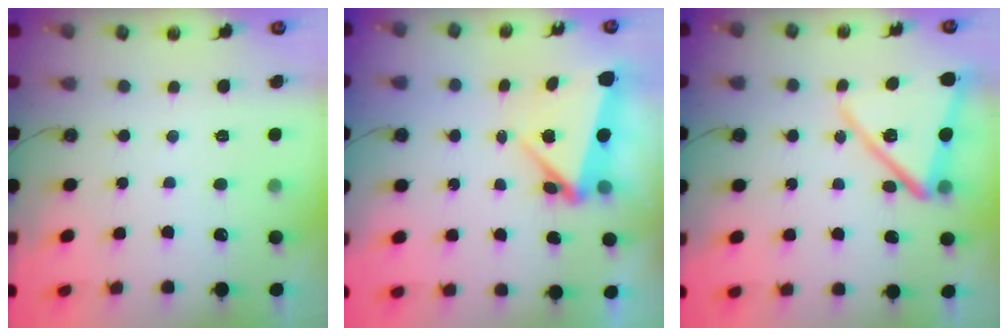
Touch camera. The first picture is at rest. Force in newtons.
{"total": 5.5, "press": 4.7, "slide": 2.9}
{"total": 15.1, "press": 15.0, "slide": 1.0}